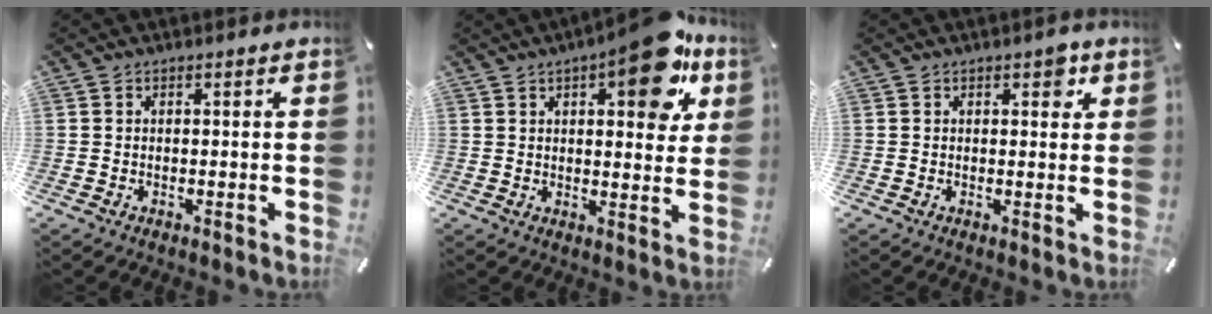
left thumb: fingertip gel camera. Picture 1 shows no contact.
{"total": 14.5, "force": [7.8, 5.4, 10.9], "torque": [-0.132, -0.039, 0.121]}
{"total": 3.2, "force": [1.6, 1.7, 2.2], "torque": [-0.016, -0.005, 0.019]}